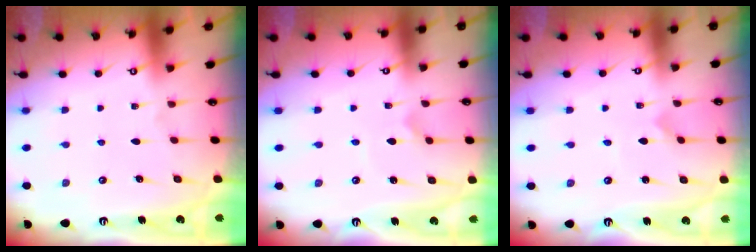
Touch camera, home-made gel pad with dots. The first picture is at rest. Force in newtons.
{"total": 2.3, "press": 2.3, "slide": 0.2}
{"total": 0.0}